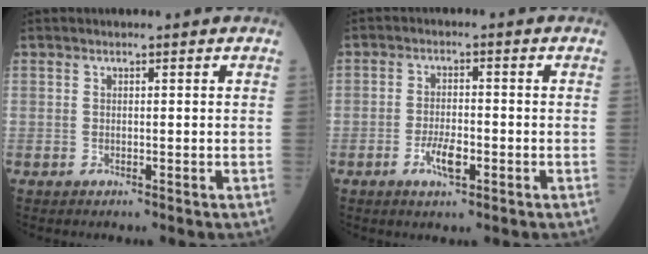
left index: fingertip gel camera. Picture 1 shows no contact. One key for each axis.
{"total": 3.8, "fx": -1.7, "fy": 1.1, "fz": 3.3, "tx": -0.061, "ty": 0.001, "tz": -0.030}